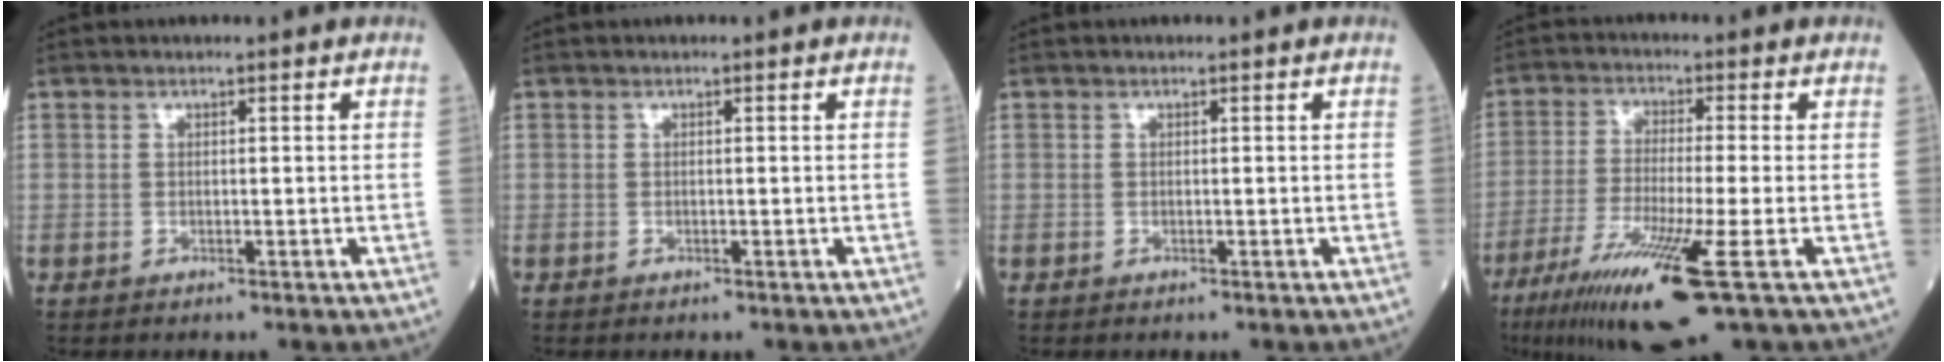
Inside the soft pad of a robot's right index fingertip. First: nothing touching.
{"total": 0.0}
{"total": 0.0}
{"total": 13.4, "force": [-6.5, 0.0, 11.7], "torque": [-0.226, -0.039, -0.113]}